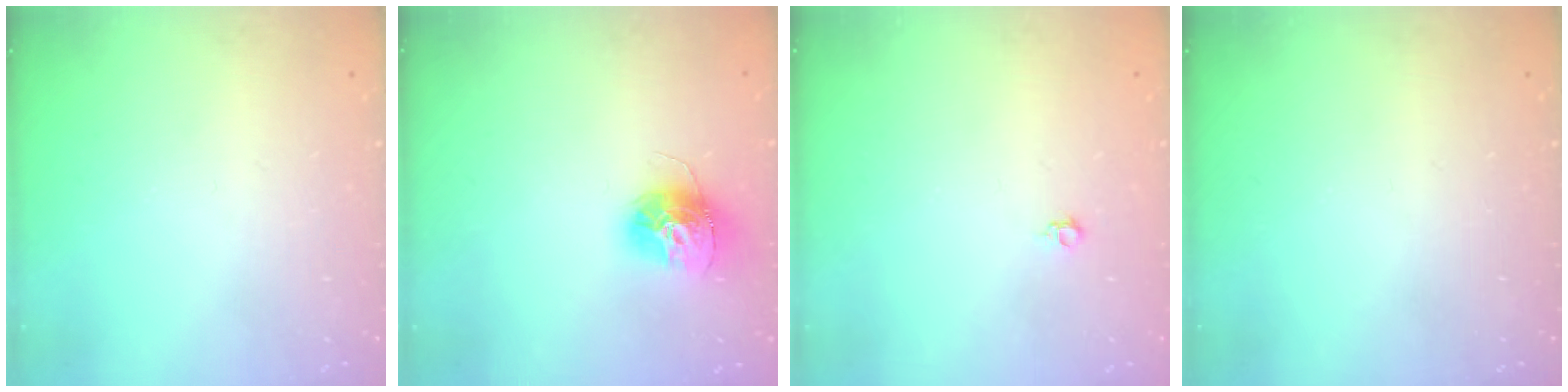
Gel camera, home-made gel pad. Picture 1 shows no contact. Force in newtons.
{"total": 13.1, "press": 13.0, "slide": 1.1}
{"total": 3.5, "press": 3.4, "slide": 0.6}
{"total": 0.0}